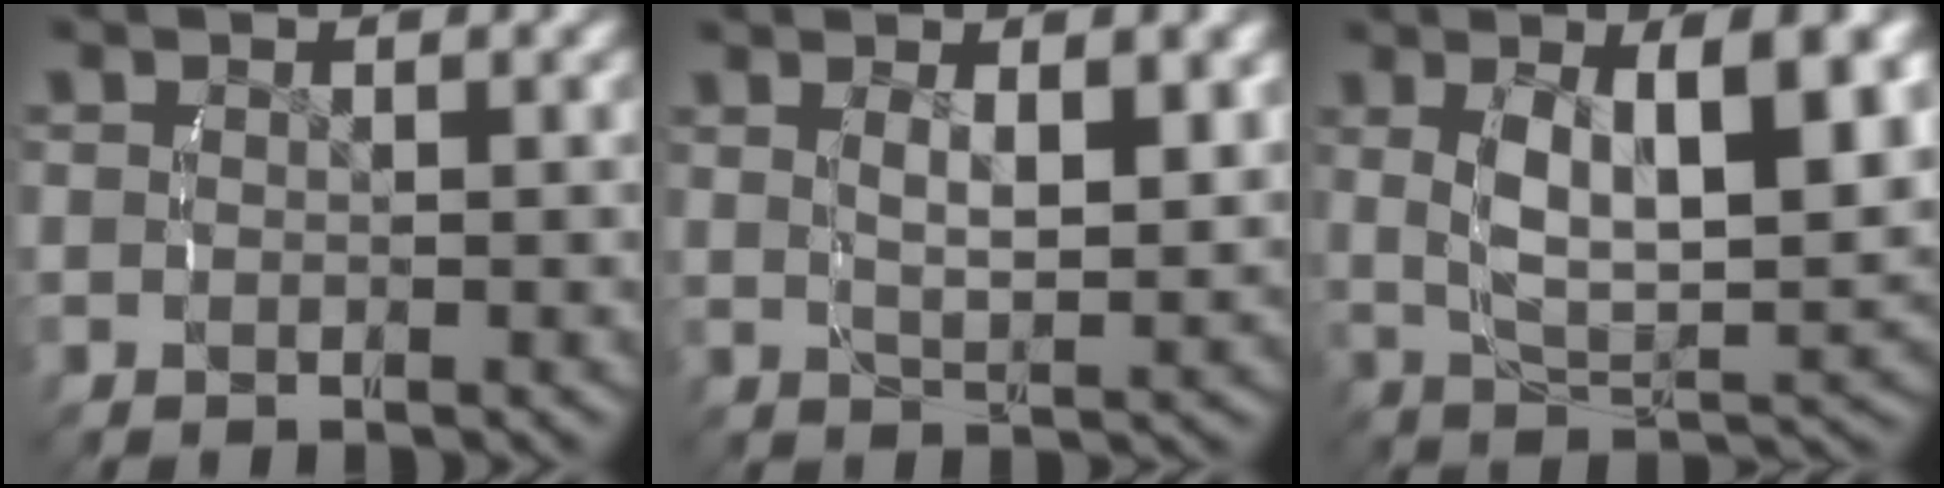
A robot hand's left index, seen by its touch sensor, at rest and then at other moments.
{"total": 3.4, "force": [1.1, 0.5, 3.1], "torque": [-0.054, -0.009, 0.030]}
{"total": 8.9, "force": [0.7, 4.1, 7.8], "torque": [-0.138, -0.011, 0.025]}